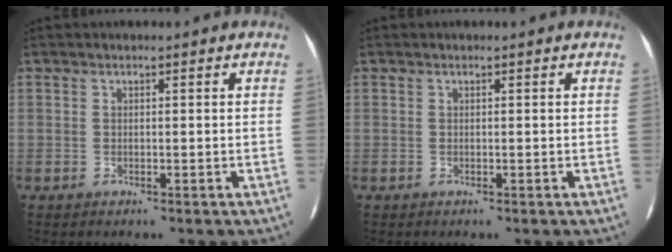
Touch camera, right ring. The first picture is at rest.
{"total": 0.0}